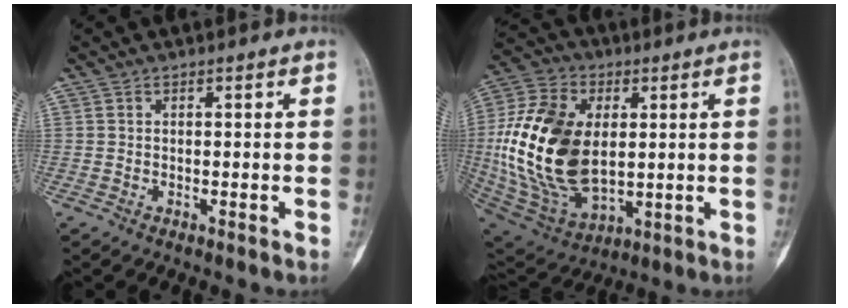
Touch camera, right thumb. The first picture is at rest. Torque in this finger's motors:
{"motor_torque": [2.28, 2.32, 0.87, -1.07, 0.37]}